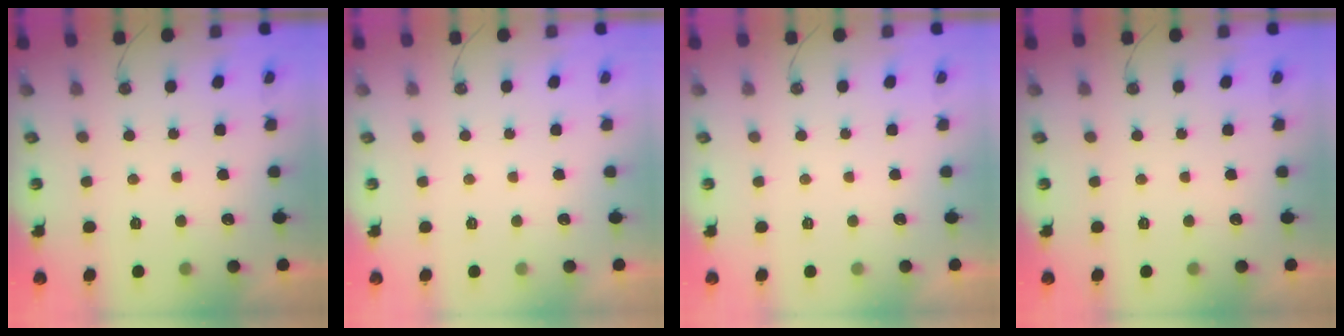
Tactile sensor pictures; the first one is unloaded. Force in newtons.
{"total": 0.0}
{"total": 0.0}
{"total": 0.0}